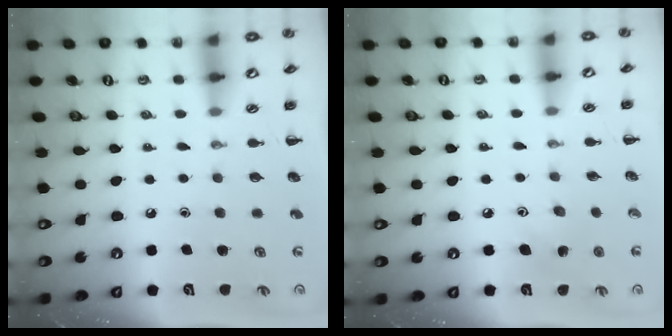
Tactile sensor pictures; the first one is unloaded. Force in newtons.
{"total": 3.8, "press": 3.6, "slide": 1.2}